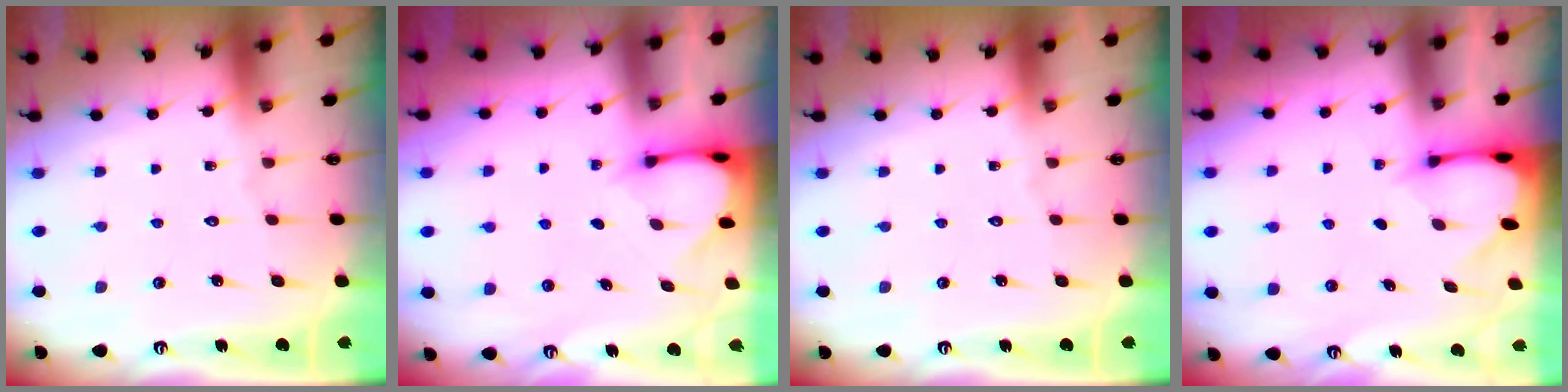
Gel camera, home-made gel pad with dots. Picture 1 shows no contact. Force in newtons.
{"total": 3.2, "press": 3.2, "slide": 0.3}
{"total": 0.0}
{"total": 2.7, "press": 2.7, "slide": 0.2}